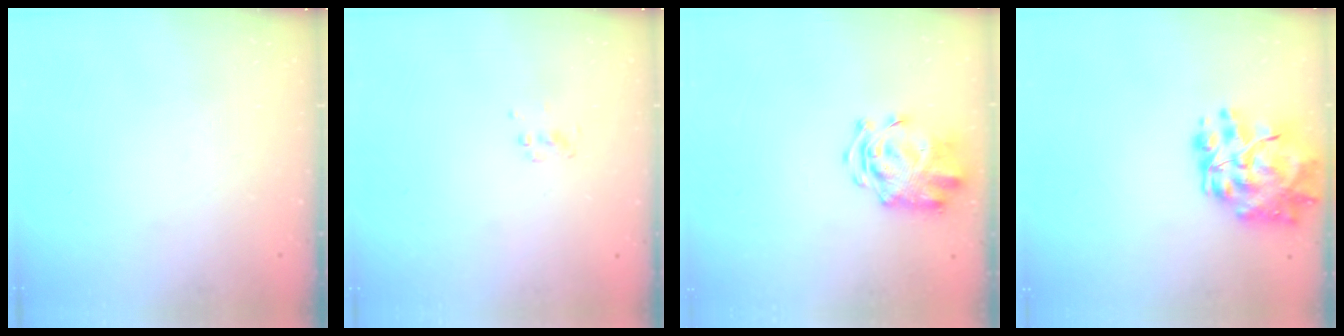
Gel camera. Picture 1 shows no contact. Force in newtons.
{"total": 1.5, "press": 1.5, "slide": 0.1}
{"total": 3.3, "press": 3.2, "slide": 0.8}
{"total": 14.2, "press": 13.6, "slide": 4.0}